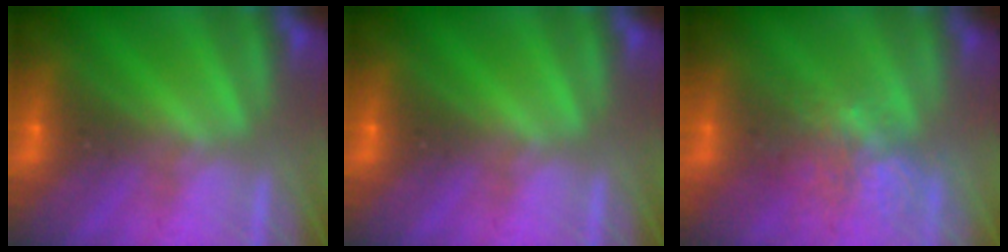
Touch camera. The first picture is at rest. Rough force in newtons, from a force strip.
{"total": 0.0}
{"total": 3.7}